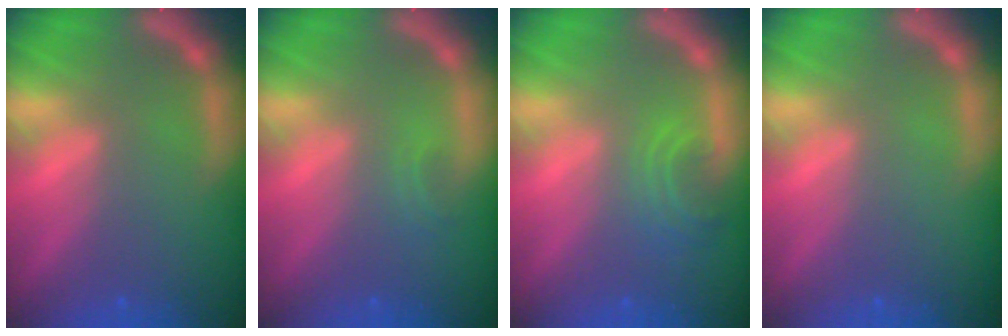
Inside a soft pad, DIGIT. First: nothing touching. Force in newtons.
{"total": 0.9}
{"total": 2.9}
{"total": 0.0}